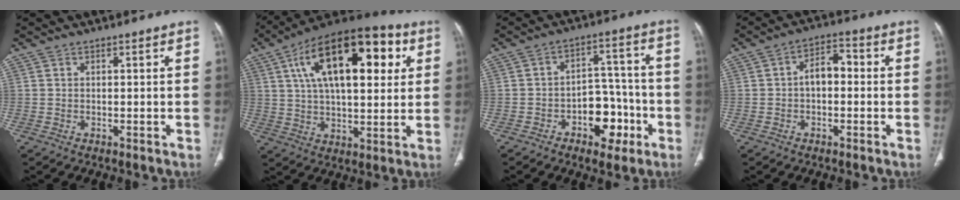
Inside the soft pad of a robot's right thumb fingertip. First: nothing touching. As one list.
[{"total": 24.4, "force": [8.0, 11.4, 20.0], "torque": [-0.300, 0.011, 0.120]}, {"total": 10.1, "force": [-4.3, 6.6, 6.2], "torque": [-0.045, 0.049, -0.060]}, {"total": 5.7, "force": [-0.4, 3.6, 4.4], "torque": [-0.059, 0.026, -0.015]}]